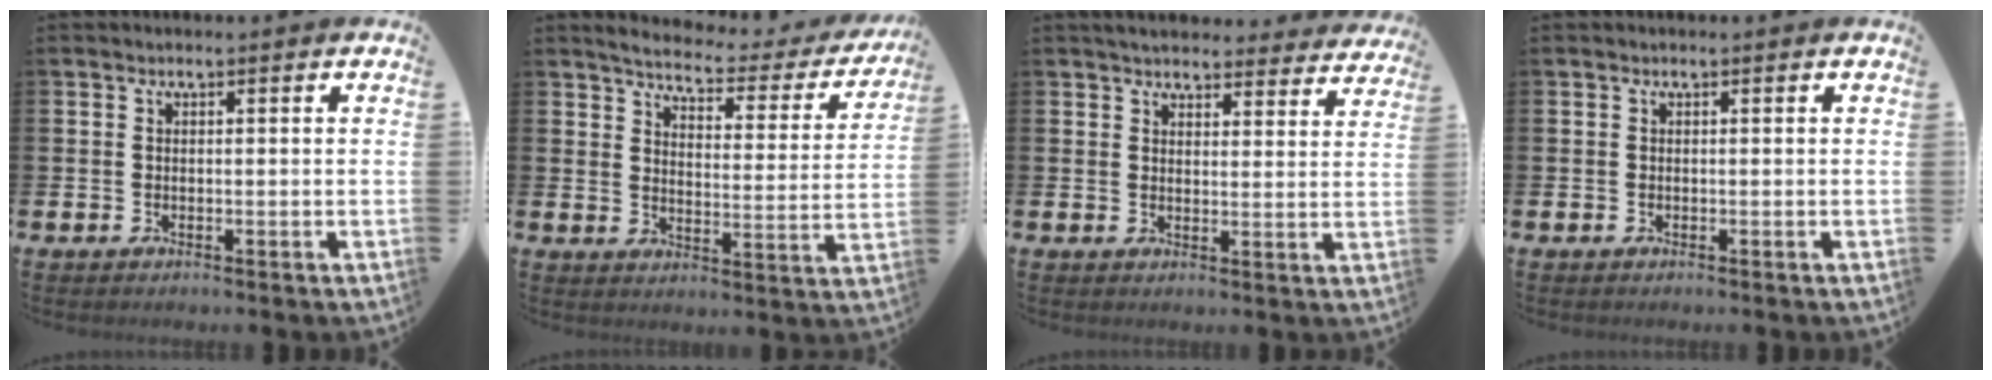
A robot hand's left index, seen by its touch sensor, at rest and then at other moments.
{"total": 4.4, "force": [4.0, 1.0, 1.4], "torque": [-0.043, -0.035, 0.059]}
{"total": 4.5, "force": [4.4, 0.8, 0.5], "torque": [-0.019, -0.023, 0.079]}
{"total": 0.0}